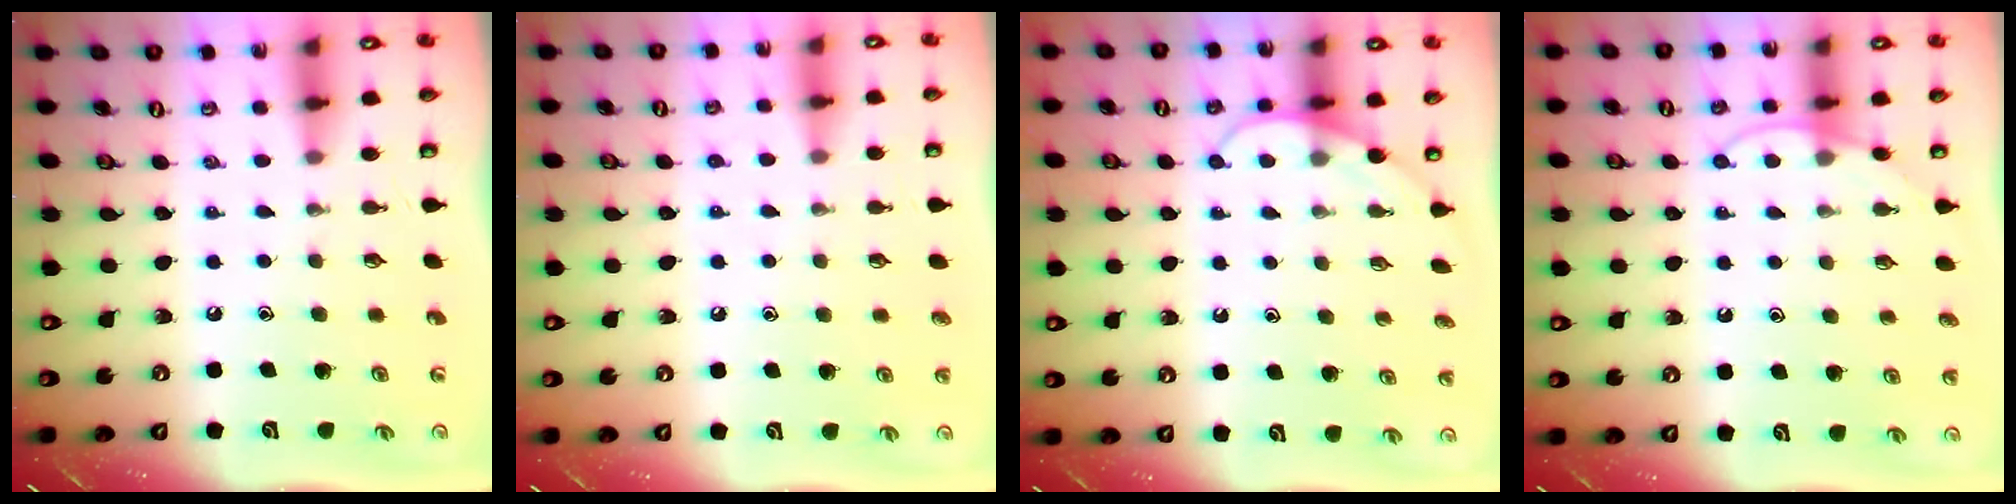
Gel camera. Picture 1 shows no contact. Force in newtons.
{"total": 4.1, "press": 4.1, "slide": 0.5}
{"total": 4.4, "press": 4.4, "slide": 0.4}
{"total": 6.2, "press": 6.1, "slide": 0.7}